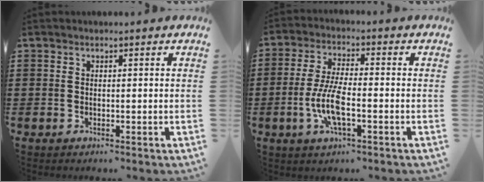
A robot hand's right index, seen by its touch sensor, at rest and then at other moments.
{"total": 7.8, "force": [-2.3, 2.3, 7.0], "torque": [-0.160, -0.013, -0.048]}